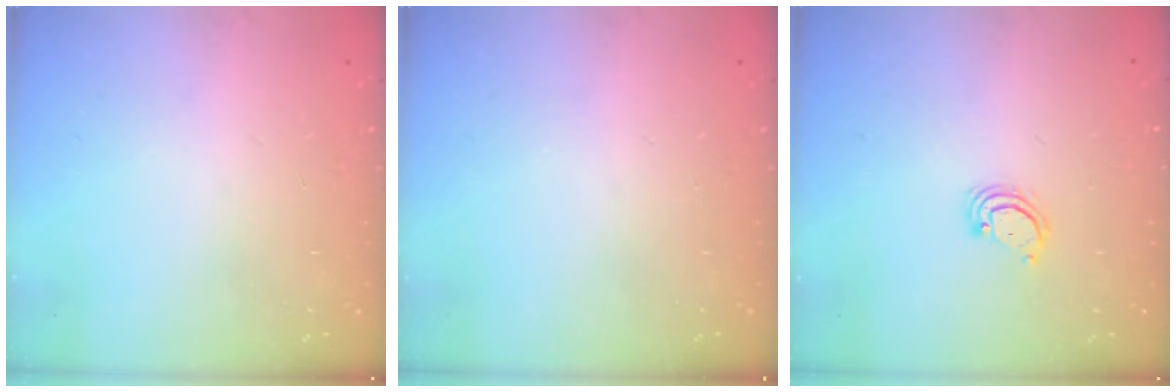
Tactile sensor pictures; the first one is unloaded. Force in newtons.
{"total": 0.0}
{"total": 2.8, "press": 2.8, "slide": 0.2}